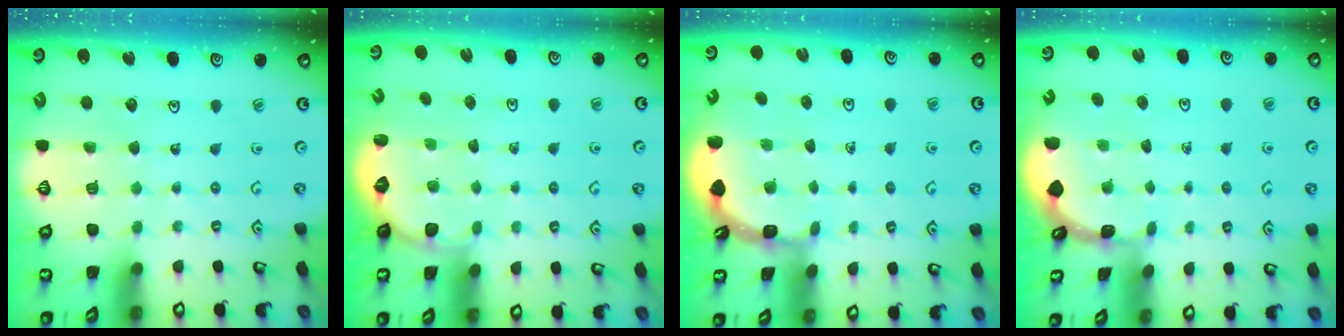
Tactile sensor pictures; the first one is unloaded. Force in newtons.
{"total": 2.9, "press": 2.6, "slide": 1.2}
{"total": 1.5, "press": 1.5, "slide": 0.1}
{"total": 0.7, "press": 0.6, "slide": 0.2}